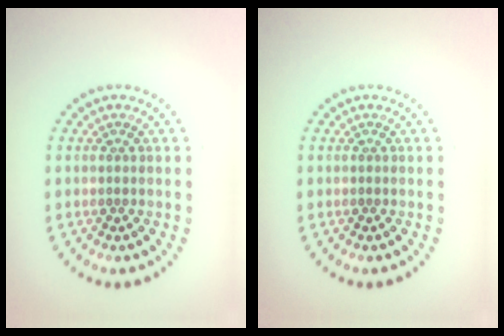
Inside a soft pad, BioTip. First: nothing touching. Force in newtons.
{"total": 0.0}